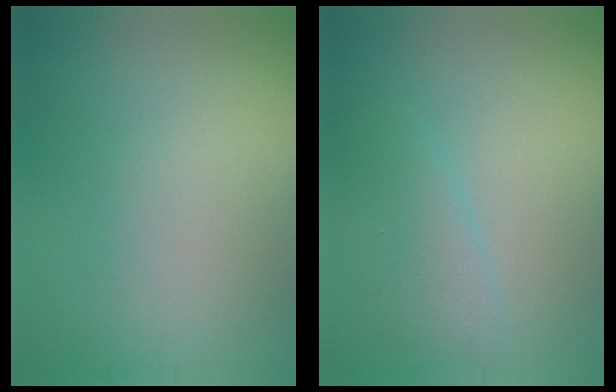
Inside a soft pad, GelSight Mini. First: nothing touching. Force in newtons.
{"total": 2.7, "press": 2.7, "slide": 0.1}